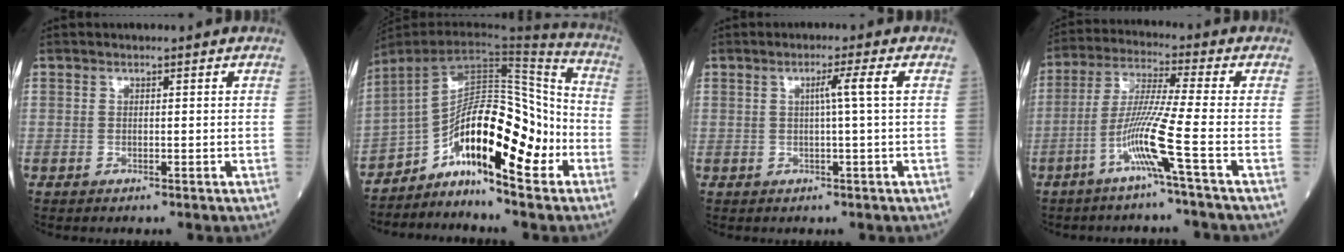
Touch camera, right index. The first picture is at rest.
{"total": 15.1, "force": [-6.4, 4.4, 12.9], "torque": [-0.206, 0.036, -0.104]}
{"total": 2.9, "force": [0.4, -0.9, 2.7], "torque": [-0.045, 0.002, 0.007]}
{"total": 8.9, "force": [-3.9, -2.0, 7.7], "torque": [-0.155, -0.005, -0.082]}